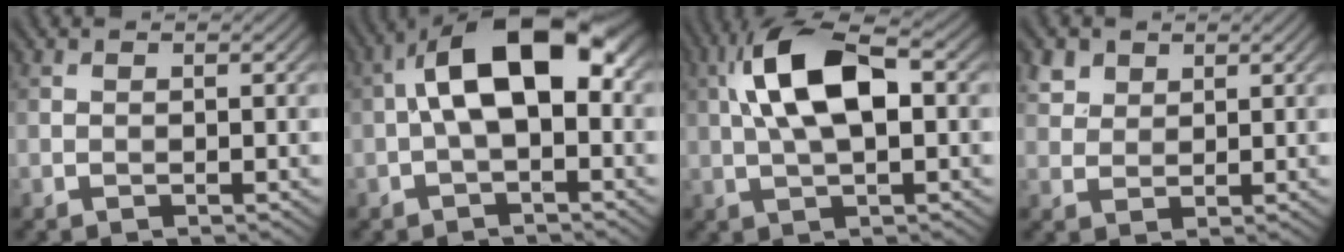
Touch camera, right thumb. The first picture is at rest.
{"total": 10.8, "force": [0.5, 5.1, 9.5], "torque": [-0.162, 0.024, 0.001]}
{"total": 10.8, "force": [1.9, 4.6, 9.6], "torque": [-0.193, 0.020, 0.028]}
{"total": 3.1, "force": [2.0, 2.2, 1.0], "torque": [-0.034, -0.004, 0.051]}